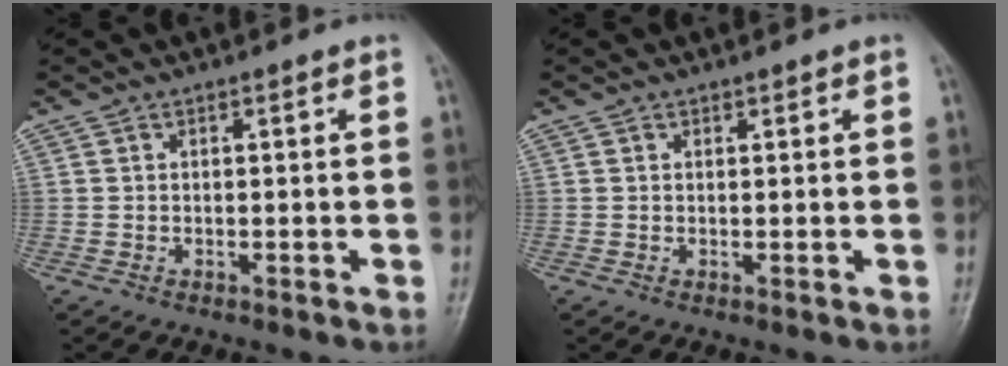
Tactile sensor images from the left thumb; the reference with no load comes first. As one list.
[{"total": 0.7, "force": [0.5, 0.5, 0.1], "torque": [0.005, -0.002, 0.005]}]